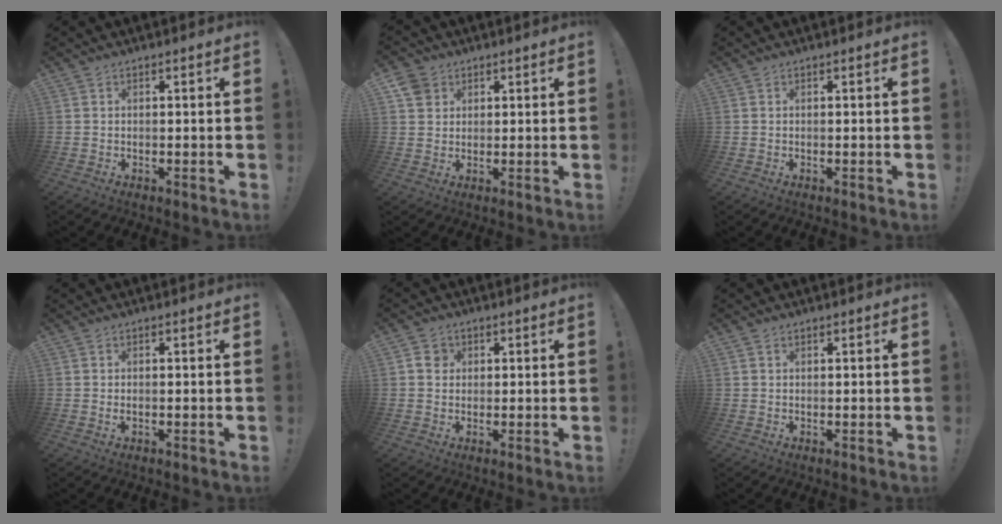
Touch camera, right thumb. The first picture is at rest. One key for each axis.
{"total": 5.1, "fx": 2.7, "fy": 4.1, "fz": 1.5, "tx": -0.028, "ty": -0.007, "tz": 0.054}
{"total": 0.0}
{"total": 0.6, "fx": 0.1, "fy": -0.1, "fz": 0.6, "tx": -0.005, "ty": -0.002, "tz": 0.000}
{"total": 3.6, "fx": 0.9, "fy": 3.1, "fz": 1.4, "tx": -0.010, "ty": 0.001, "tz": 0.013}
{"total": 0.6, "fx": 0.5, "fy": 0.4, "fz": 0.0, "tx": 0.001, "ty": -0.001, "tz": 0.009}